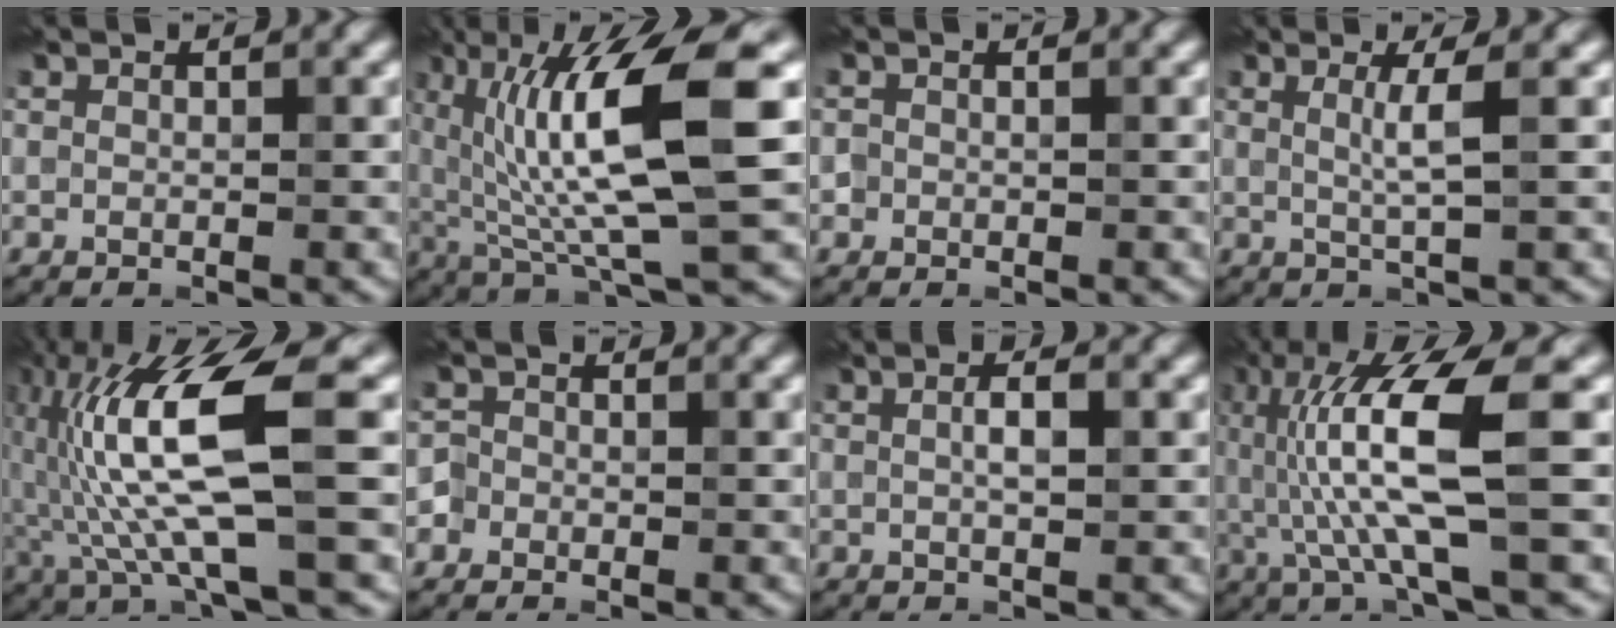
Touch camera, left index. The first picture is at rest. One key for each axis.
{"total": 11.8, "fx": 2.2, "fy": 2.5, "fz": 11.3, "tx": -0.192, "ty": 0.002, "tz": 0.041}
{"total": 0.6, "fx": -0.1, "fy": 0.5, "fz": -0.3, "tx": 0.012, "ty": 0.000, "tz": -0.003}
{"total": 2.5, "fx": 0.7, "fy": 0.3, "fz": 2.4, "tx": -0.042, "ty": 0.000, "tz": 0.007}
{"total": 10.9, "fx": 0.0, "fy": 2.2, "fz": 10.7, "tx": -0.220, "ty": 0.013, "tz": 0.001}
{"total": 2.0, "fx": -1.1, "fy": 1.6, "fz": -0.2, "tx": 0.022, "ty": 0.008, "tz": -0.025}
{"total": 1.8, "fx": 0.4, "fy": 0.4, "fz": 1.7, "tx": -0.031, "ty": 0.003, "tz": 0.004}
{"total": 9.1, "fx": 0.5, "fy": 1.5, "fz": 8.9, "tx": -0.187, "ty": 0.005, "tz": 0.015}